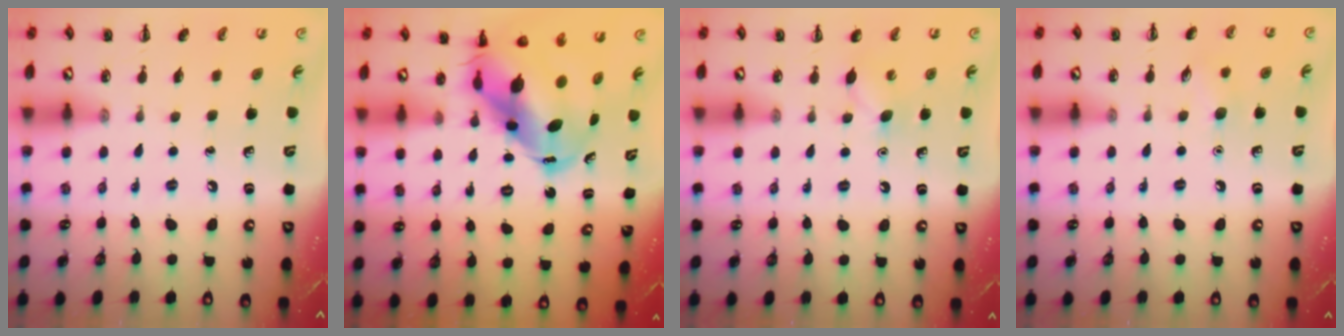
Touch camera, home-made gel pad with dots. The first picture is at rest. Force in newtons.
{"total": 10.9, "press": 10.5, "slide": 3.0}
{"total": 5.6, "press": 5.4, "slide": 1.4}
{"total": 5.4, "press": 5.2, "slide": 1.4}